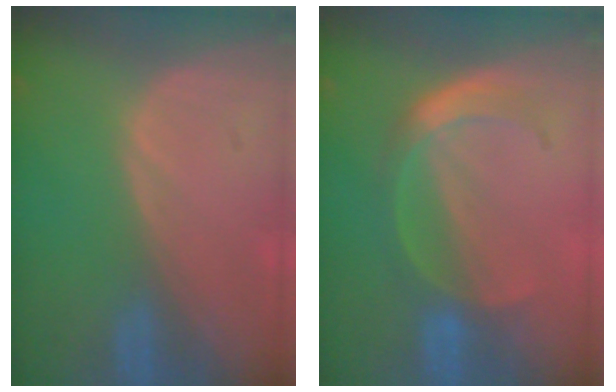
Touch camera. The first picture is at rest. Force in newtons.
{"total": 5.6, "press": 5.1, "slide": 2.3}